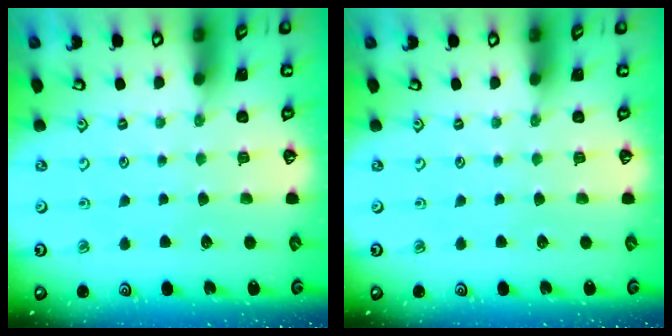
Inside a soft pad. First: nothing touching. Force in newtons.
{"total": 0.0}